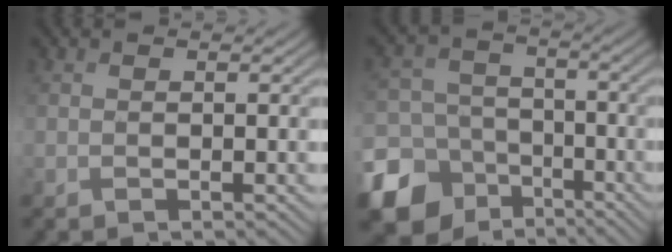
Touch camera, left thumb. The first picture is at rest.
{"total": 14.1, "force": [-8.4, 10.9, 3.3], "torque": [-0.111, -0.056, -0.159]}